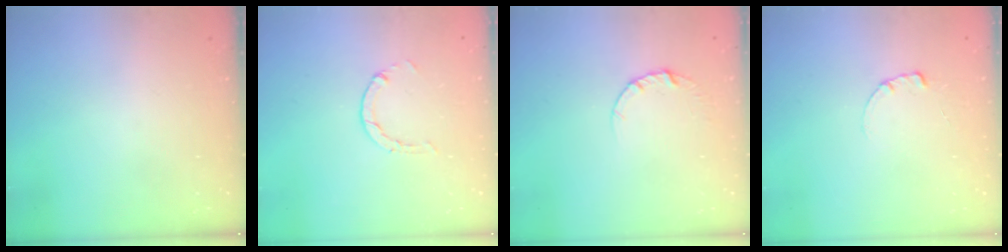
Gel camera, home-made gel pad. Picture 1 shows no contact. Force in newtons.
{"total": 0.6, "press": 0.6, "slide": 0.2}
{"total": 4.1, "press": 4.1, "slide": 0.4}
{"total": 0.6, "press": 0.6, "slide": 0.1}